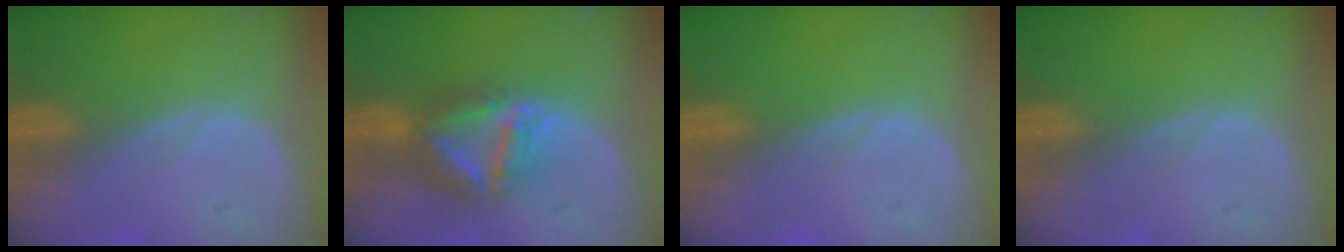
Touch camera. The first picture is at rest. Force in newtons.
{"total": 7.9, "press": 6.8, "slide": 4.0}
{"total": 0.0}
{"total": 0.0}